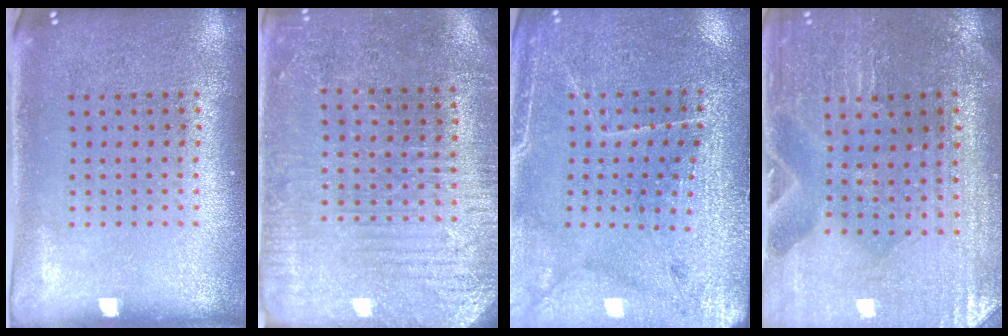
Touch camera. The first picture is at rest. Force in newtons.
{"total": 3.0, "press": 2.9, "slide": 0.7}
{"total": 3.0, "press": 2.9, "slide": 0.4}
{"total": 0.8, "press": 0.8, "slide": 0.1}